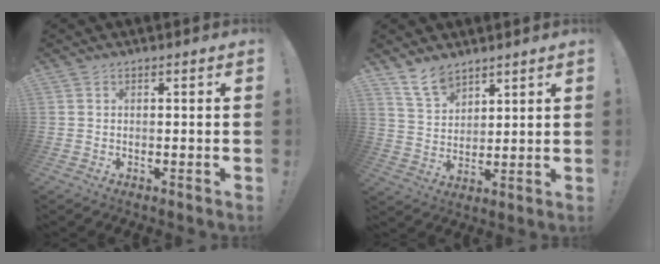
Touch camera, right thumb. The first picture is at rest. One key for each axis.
{"total": 8.6, "fx": 7.1, "fy": 4.0, "fz": 2.7, "tx": -0.051, "ty": -0.045, "tz": 0.137}